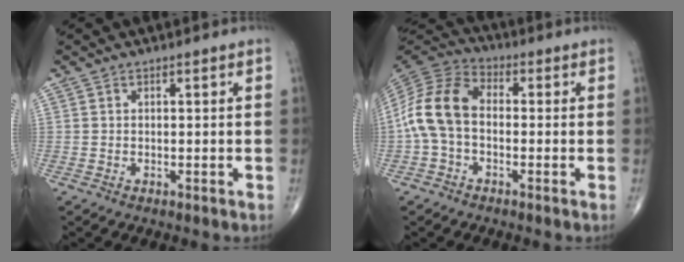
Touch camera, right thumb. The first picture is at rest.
{"total": 11.6, "force": [-1.2, 7.6, 8.6], "torque": [-0.173, 0.033, -0.036]}